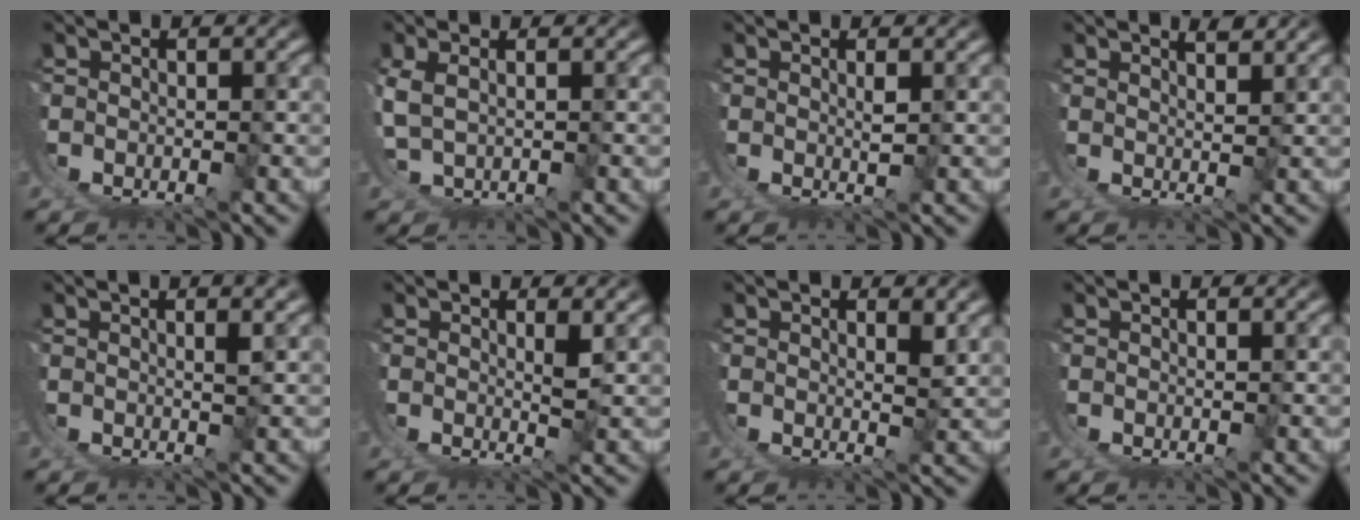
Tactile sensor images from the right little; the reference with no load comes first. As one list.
[{"total": 1.9, "force": [1.5, -1.1, 0.4], "torque": [-0.012, 0.007, 0.041]}, {"total": 1.3, "force": [0.6, -1.0, 0.7], "torque": [-0.010, -0.004, 0.015]}, {"total": 2.3, "force": [1.8, -1.2, 0.6], "torque": [-0.004, -0.003, 0.035]}, {"total": 2.0, "force": [1.1, -1.3, 1.0], "torque": [-0.006, 0.007, 0.020]}, {"total": 1.8, "force": [0.9, -1.2, 1.0], "torque": [-0.008, -0.009, 0.018]}, {"total": 1.7, "force": [1.2, -0.9, 0.8], "torque": [-0.002, -0.008, 0.024]}, {"total": 0.6, "force": [0.3, -0.5, 0.0], "torque": [0.004, 0.002, 0.007]}]